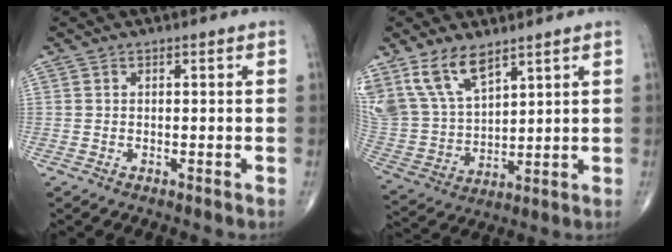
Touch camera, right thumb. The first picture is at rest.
{"total": 14.3, "force": [9.3, 7.0, 8.2], "torque": [-0.151, -0.033, 0.202]}